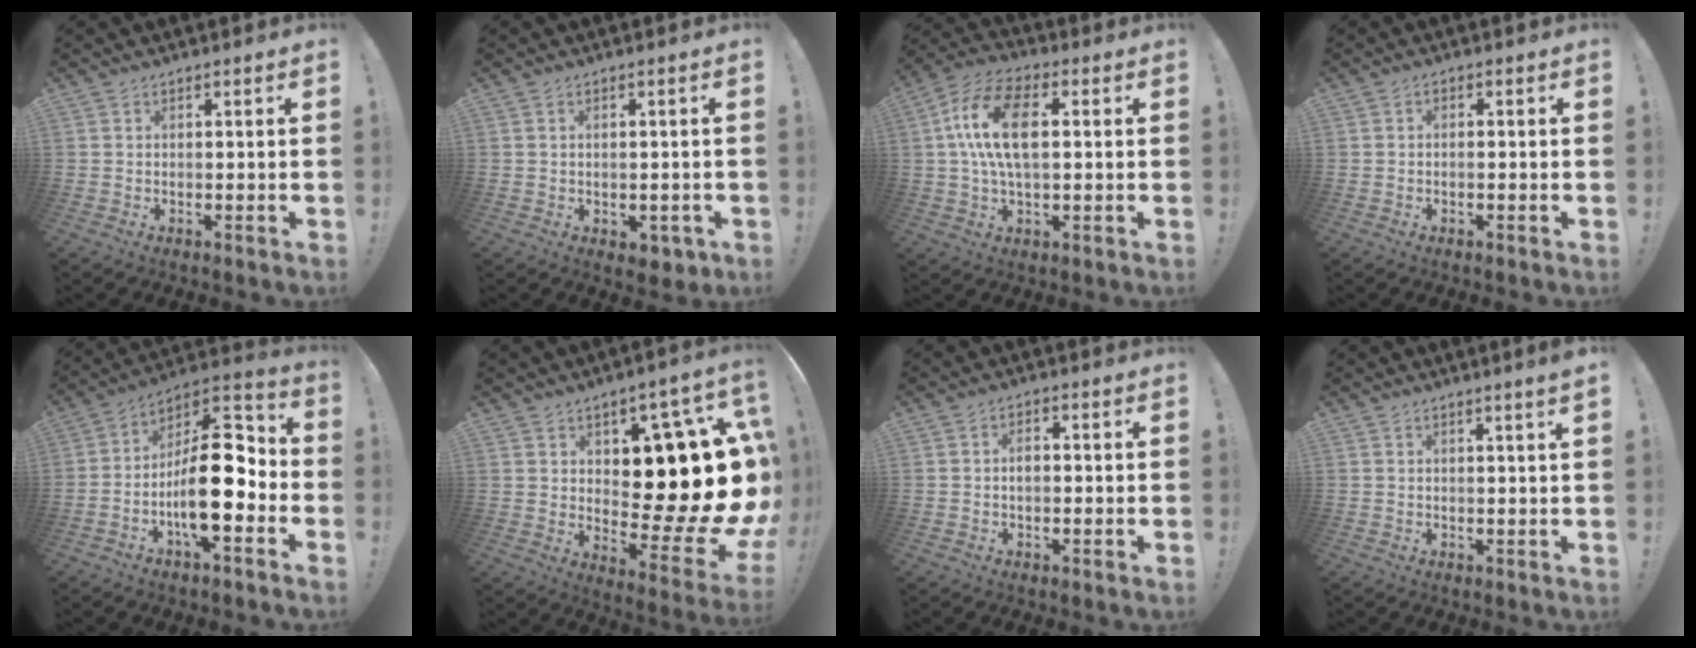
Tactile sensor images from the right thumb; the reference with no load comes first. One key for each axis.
{"total": 3.0, "fx": -0.6, "fy": 2.2, "fz": 2.0, "tx": -0.017, "ty": 0.004, "tz": -0.007}
{"total": 15.1, "fx": 2.6, "fy": 7.9, "fz": 12.6, "tx": -0.239, "ty": 0.012, "tz": 0.046}
{"total": 1.4, "fx": -1.1, "fy": 0.3, "fz": 0.7, "tx": -0.013, "ty": 0.005, "tz": -0.018}
{"total": 19.5, "fx": -4.5, "fy": 7.8, "fz": 17.3, "tx": -0.284, "ty": 0.026, "tz": -0.067}
{"total": 19.9, "fx": 2.4, "fy": 9.2, "fz": 17.5, "tx": -0.227, "ty": -0.040, "tz": 0.051}
{"total": 1.8, "fx": -0.5, "fy": 0.8, "fz": 1.5, "tx": -0.031, "ty": 0.007, "tz": -0.009}
{"total": 2.3, "fx": 1.3, "fy": -0.4, "fz": 1.8, "tx": -0.026, "ty": -0.009, "tz": 0.019}